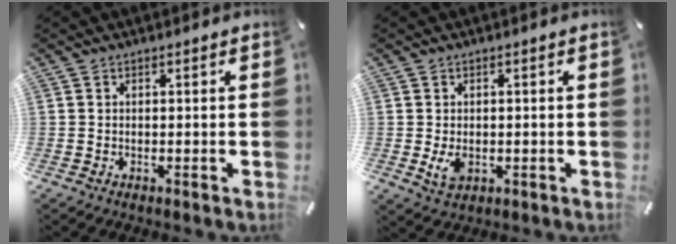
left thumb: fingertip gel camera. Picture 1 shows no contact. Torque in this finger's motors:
{"motor_torque": [-0.06, 0.07, -0.33, 0.02, -0.12]}